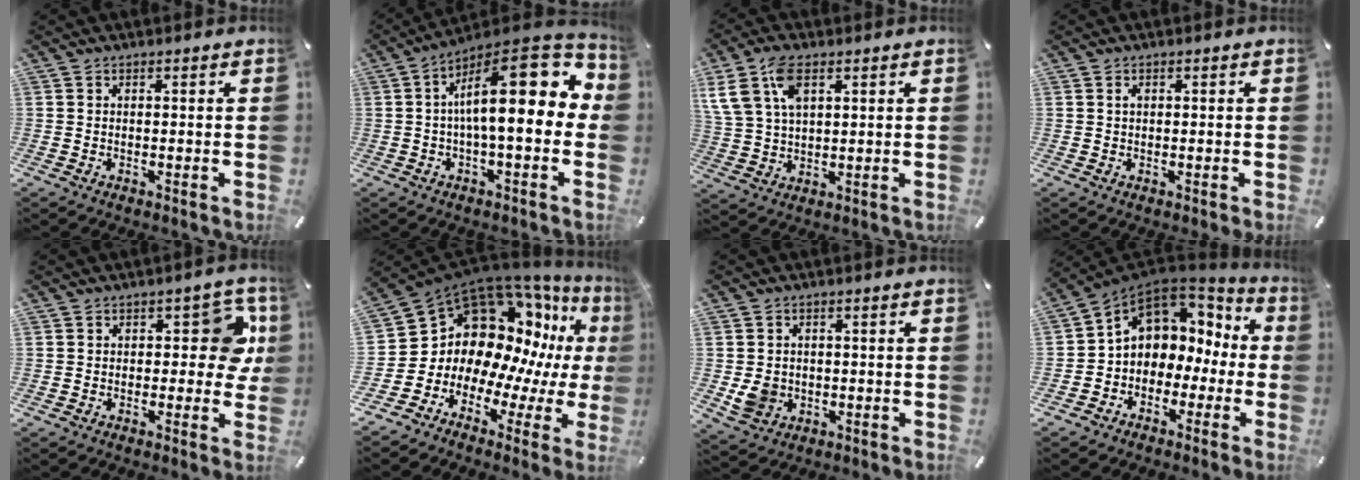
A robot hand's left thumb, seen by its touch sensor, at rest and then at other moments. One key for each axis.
{"total": 19.3, "fx": 3.5, "fy": 6.8, "fz": 17.8, "tx": -0.268, "ty": -0.029, "tz": 0.055}
{"total": 9.9, "fx": 4.6, "fy": 5.7, "fz": 6.7, "tx": -0.163, "ty": 0.000, "tz": 0.085}
{"total": 0.8, "fx": 0.2, "fy": 0.4, "fz": 0.7, "tx": -0.014, "ty": 0.002, "tz": 0.003}
{"total": 8.7, "fx": 1.7, "fy": 5.1, "fz": 6.9, "tx": -0.074, "ty": -0.001, "tz": 0.024}
{"total": 16.0, "fx": 6.8, "fy": 12.6, "fz": 7.2, "tx": -0.126, "ty": -0.096, "tz": 0.144}
{"total": 5.5, "fx": -0.4, "fy": 5.0, "fz": 2.4, "tx": -0.043, "ty": 0.001, "tz": -0.007}
{"total": 8.8, "fx": 2.2, "fy": 7.8, "fz": 3.5, "tx": -0.080, "ty": -0.008, "tz": 0.047}